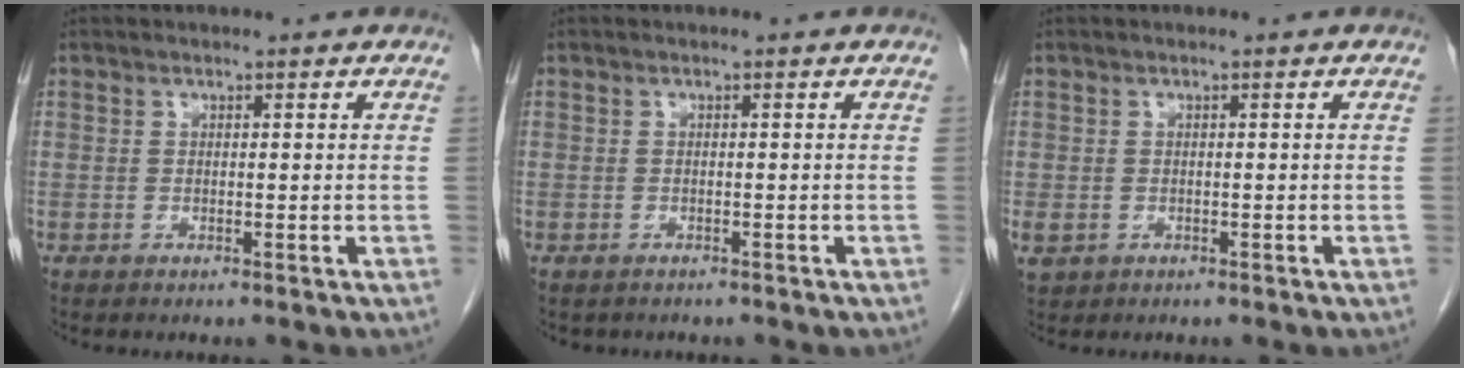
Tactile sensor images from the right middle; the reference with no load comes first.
{"total": 1.1, "force": [-1.0, 0.6, 0.0], "torque": [-0.011, 0.000, -0.013]}
{"total": 2.0, "force": [-0.5, 1.6, 1.0], "torque": [-0.024, -0.003, 0.002]}